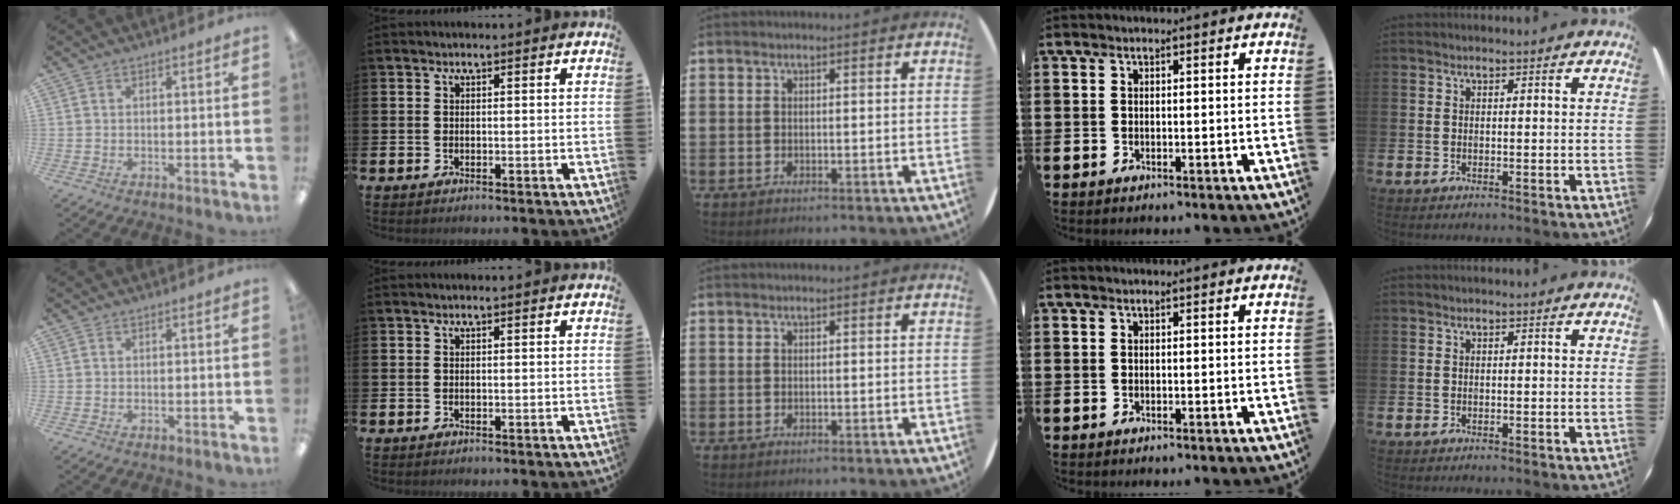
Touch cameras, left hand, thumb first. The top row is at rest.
{}